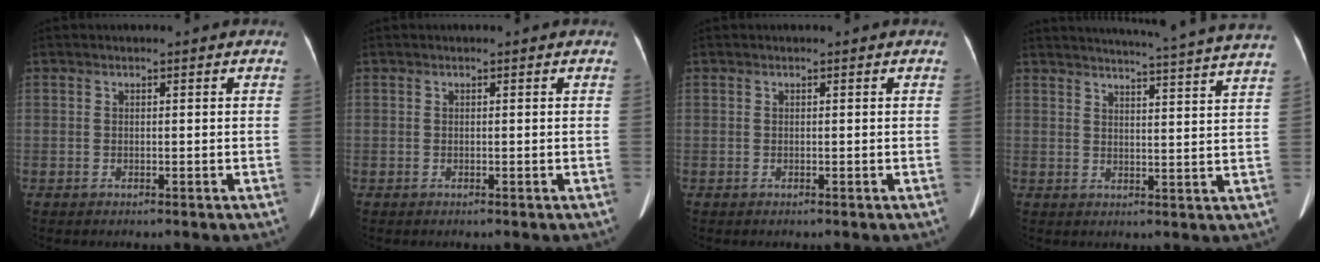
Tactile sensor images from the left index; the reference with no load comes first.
{"total": 0.0}
{"total": 0.0}
{"total": 21.8, "force": [20.5, -1.4, 7.3], "torque": [-0.112, -0.059, 0.239]}